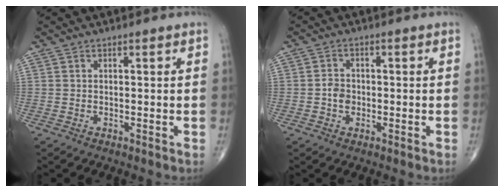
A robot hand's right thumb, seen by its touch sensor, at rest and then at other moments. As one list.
[{"total": 2.8, "force": [-0.6, 2.3, 1.5], "torque": [-0.013, 0.008, -0.015]}]